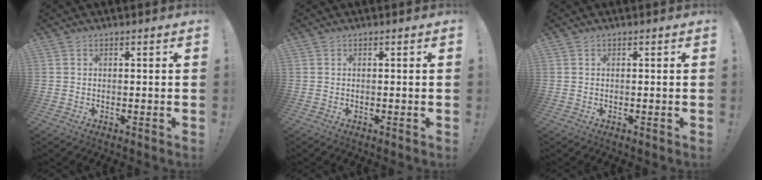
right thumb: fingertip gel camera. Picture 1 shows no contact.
{"total": 0.0}
{"total": 0.0}